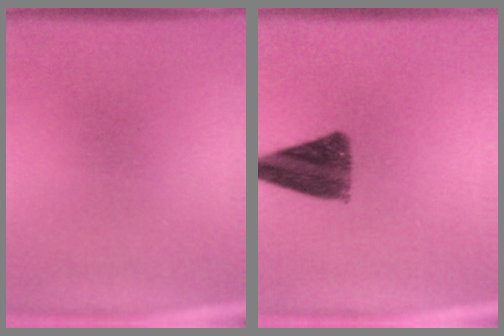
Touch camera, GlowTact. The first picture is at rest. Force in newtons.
{"total": 10.3}